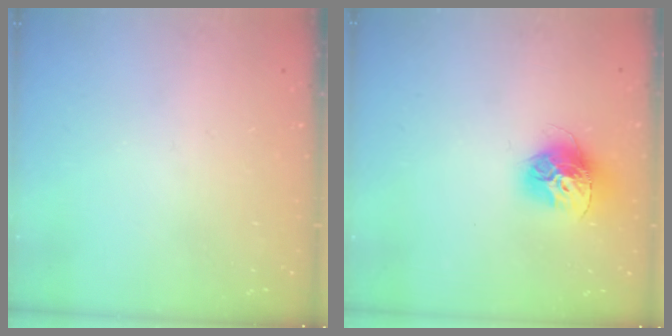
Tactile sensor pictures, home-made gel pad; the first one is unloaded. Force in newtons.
{"total": 13.8, "press": 13.8, "slide": 1.3}